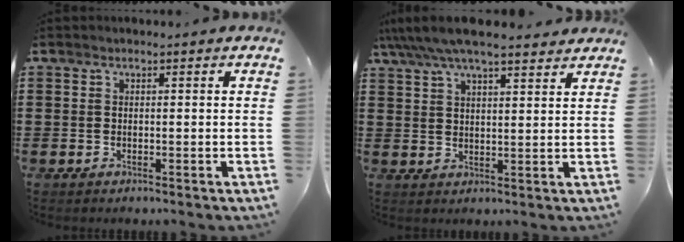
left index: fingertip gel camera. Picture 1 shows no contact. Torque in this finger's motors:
{"motor_torque": [2.14, 0.00, 0.90, 0.21]}